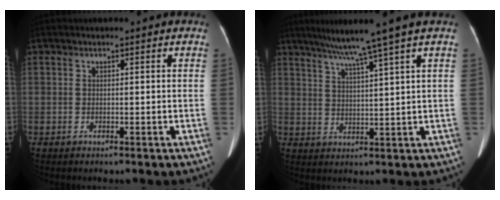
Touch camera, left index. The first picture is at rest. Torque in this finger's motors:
{"motor_torque": [0.28, -0.31, 0.04, 0.11]}